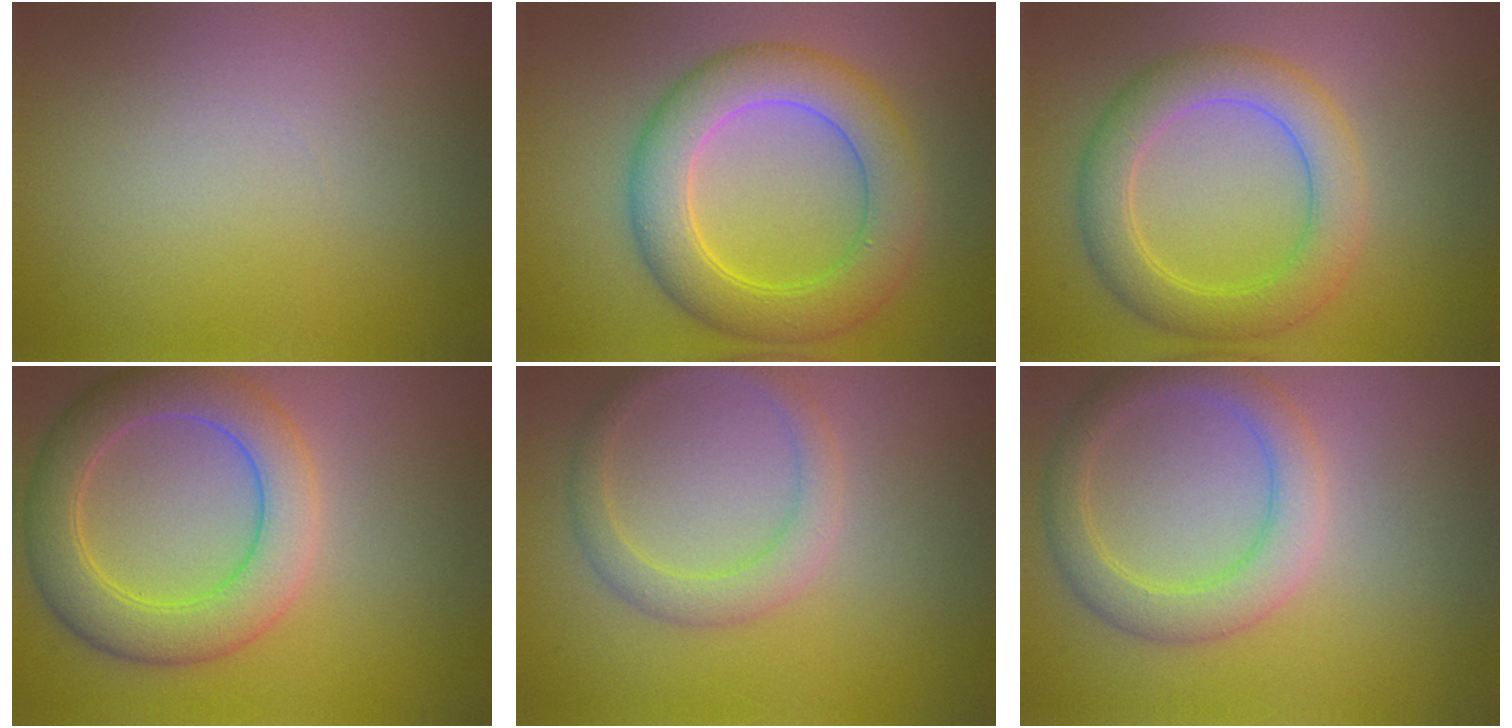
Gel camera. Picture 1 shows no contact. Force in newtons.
{"total": 6.5, "press": 6.5, "slide": 0.1}
{"total": 5.0, "press": 5.0, "slide": 0.2}
{"total": 6.3, "press": 6.3, "slide": 0.6}
{"total": 2.5, "press": 2.5, "slide": 0.1}
{"total": 3.8, "press": 3.8, "slide": 0.2}